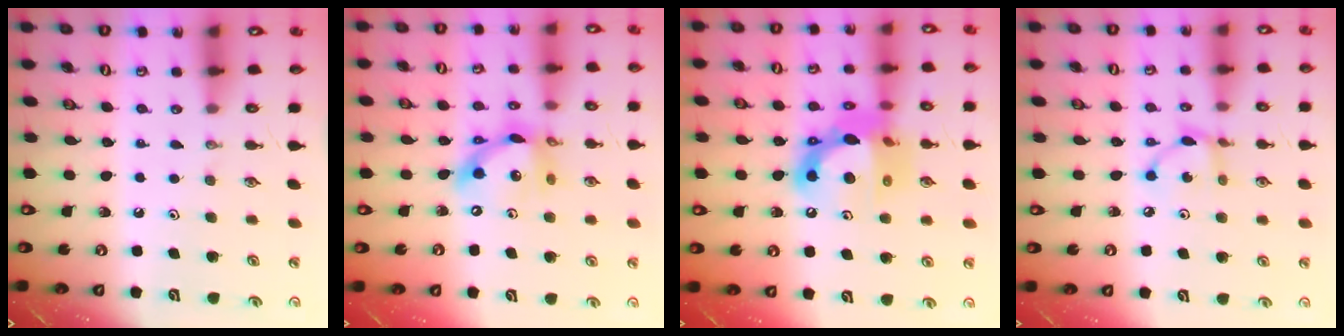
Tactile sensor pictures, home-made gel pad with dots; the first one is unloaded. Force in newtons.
{"total": 14.6, "press": 14.6, "slide": 1.0}
{"total": 16.5, "press": 16.5, "slide": 1.5}
{"total": 6.7, "press": 6.7, "slide": 0.2}